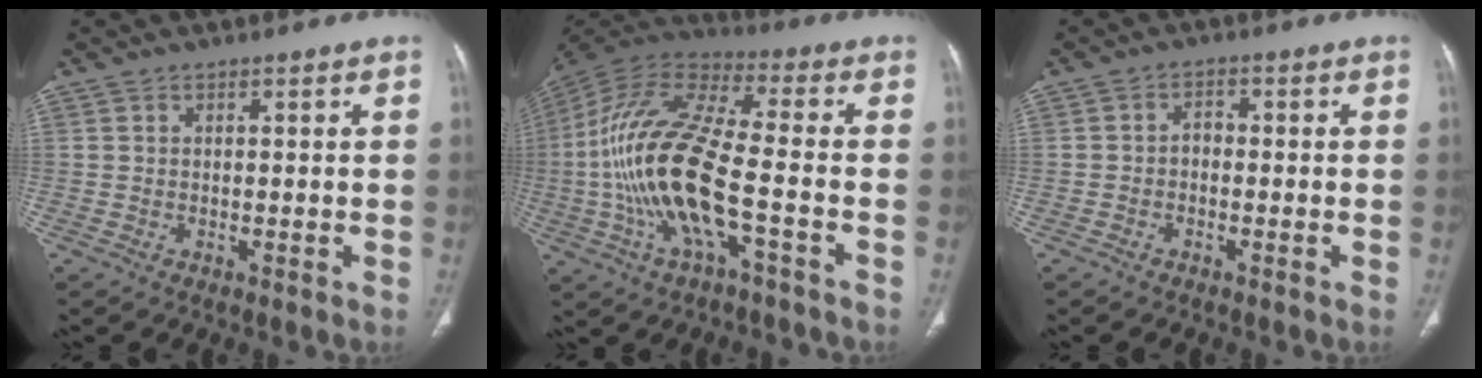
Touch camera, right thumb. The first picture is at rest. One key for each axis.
{"total": 20.4, "fx": -4.2, "fy": 6.4, "fz": 18.8, "tx": -0.410, "ty": 0.032, "tz": -0.078}
{"total": 2.0, "fx": -0.7, "fy": 1.4, "fz": 1.3, "tx": -0.013, "ty": 0.012, "tz": -0.018}